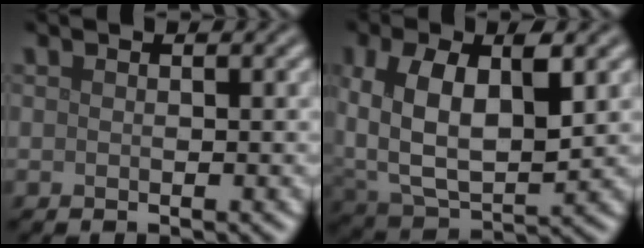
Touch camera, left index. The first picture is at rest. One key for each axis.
{"total": 7.9, "fx": 1.7, "fy": 4.3, "fz": 6.4, "tx": -0.127, "ty": -0.001, "tz": 0.026}